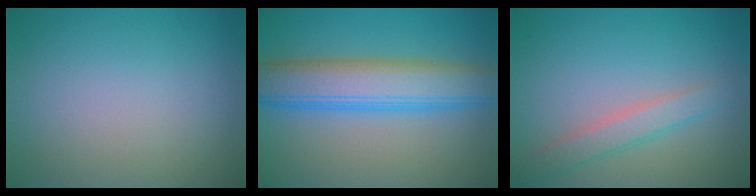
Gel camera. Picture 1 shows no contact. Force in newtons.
{"total": 7.5, "press": 7.5, "slide": 0.4}
{"total": 2.5, "press": 2.5, "slide": 0.1}